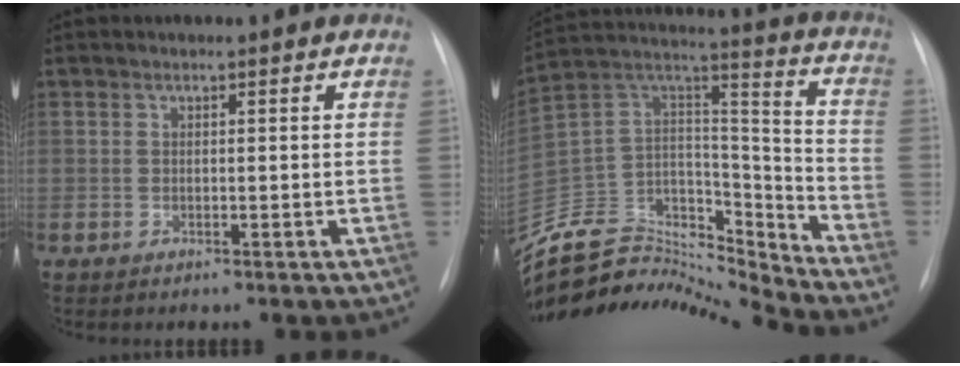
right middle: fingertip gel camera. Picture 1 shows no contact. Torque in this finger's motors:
{"motor_torque": [-0.14, -0.55, -0.02, -0.02]}